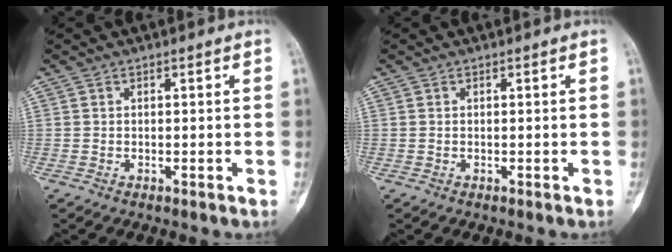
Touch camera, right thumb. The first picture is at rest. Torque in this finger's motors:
{"motor_torque": [0.10, -0.02, -0.05, 0.07, -0.02]}